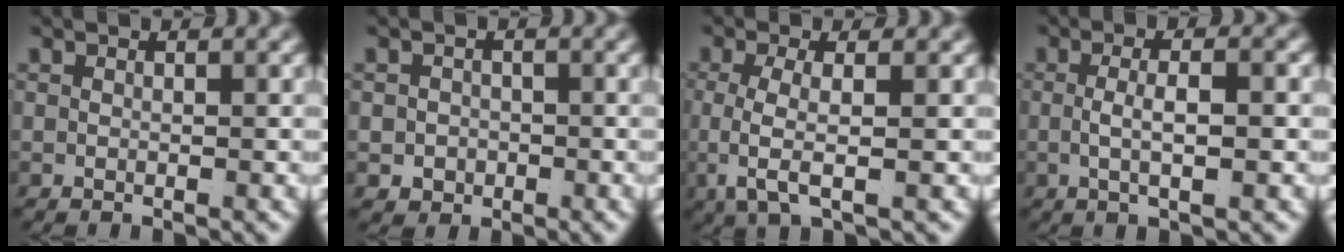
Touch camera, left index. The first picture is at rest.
{"total": 3.1, "force": [-1.1, 2.8, 0.8], "torque": [-0.016, -0.015, -0.014]}
{"total": 3.8, "force": [-0.2, 1.0, 3.6], "torque": [-0.091, -0.018, 0.010]}
{"total": 3.0, "force": [-0.3, 0.2, 3.0], "torque": [-0.054, -0.003, 0.000]}